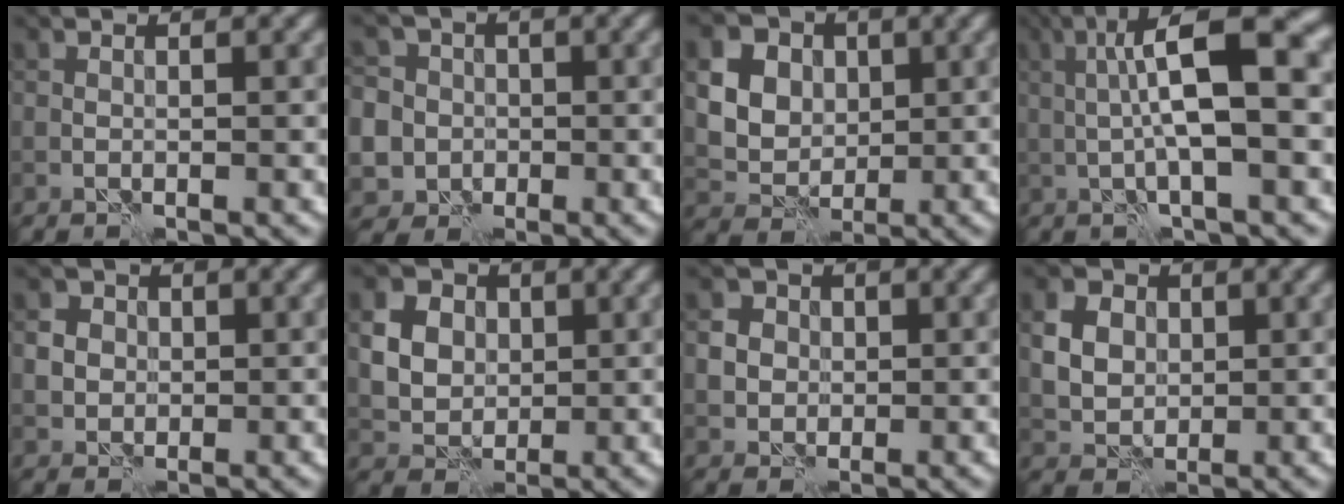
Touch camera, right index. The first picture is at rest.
{"total": 8.9, "force": [-1.3, 8.5, 2.5], "torque": [-0.056, 0.010, -0.057]}
{"total": 13.0, "force": [4.5, 10.7, 5.9], "torque": [-0.131, 0.022, 0.076]}
{"total": 8.9, "force": [1.0, 2.0, 8.6], "torque": [-0.138, 0.018, 0.011]}
{"total": 4.0, "force": [0.9, 3.6, 1.5], "torque": [-0.018, 0.017, 0.006]}
{"total": 8.6, "force": [2.6, 7.1, 4.2], "torque": [-0.078, 0.028, 0.037]}
{"total": 5.2, "force": [1.1, 4.7, 1.9], "torque": [-0.030, 0.025, 0.008]}
{"total": 5.6, "force": [1.5, 4.5, 3.0], "torque": [-0.070, 0.014, 0.021]}